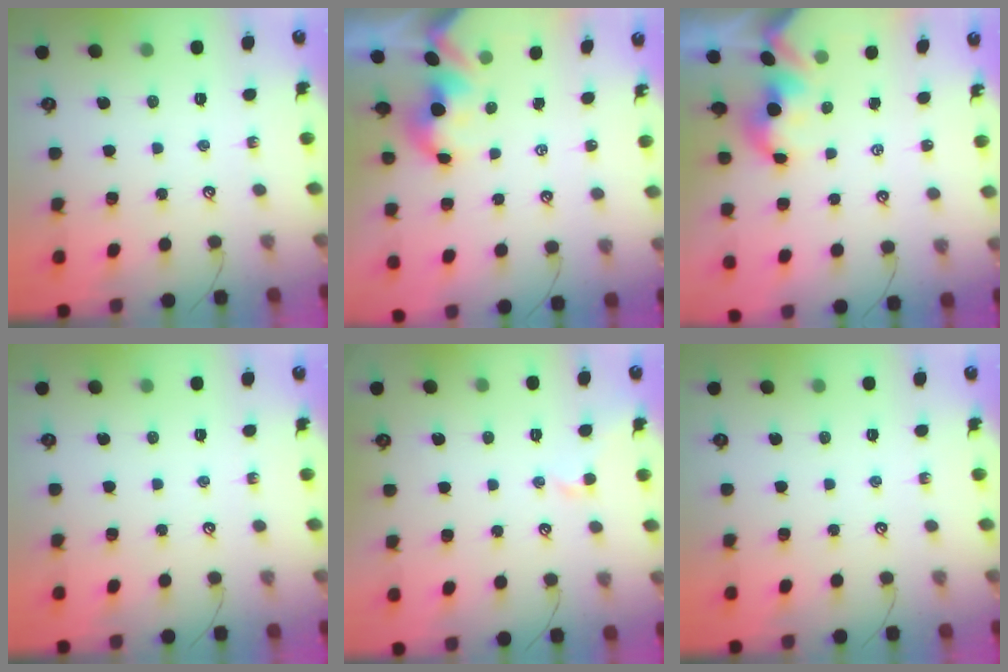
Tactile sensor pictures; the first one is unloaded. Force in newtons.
{"total": 2.7, "press": 2.7, "slide": 0.6}
{"total": 1.7, "press": 1.6, "slide": 0.2}
{"total": 0.0}
{"total": 0.5, "press": 0.3, "slide": 0.4}
{"total": 0.0}